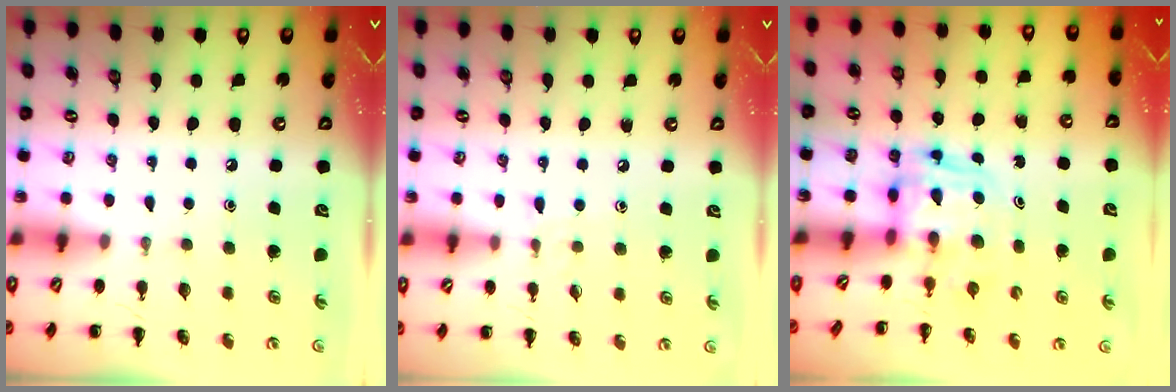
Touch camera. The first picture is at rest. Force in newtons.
{"total": 4.0, "press": 3.7, "slide": 1.5}
{"total": 2.6, "press": 2.6, "slide": 0.2}